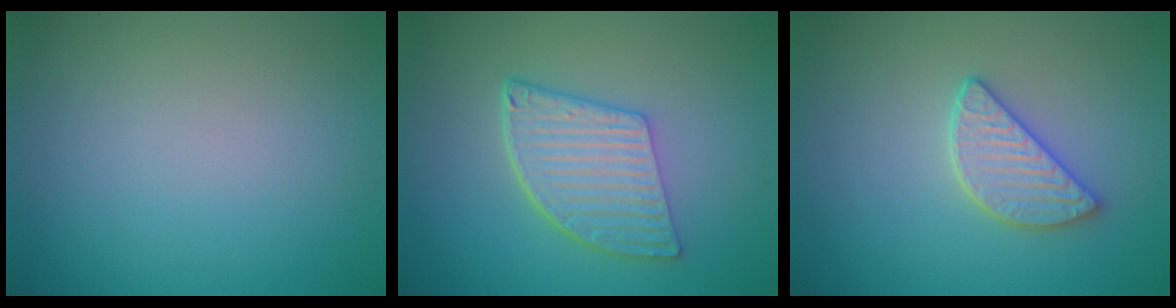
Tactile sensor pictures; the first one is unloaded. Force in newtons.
{"total": 5.7, "press": 4.2, "slide": 3.8}
{"total": 2.9, "press": 2.8, "slide": 0.9}